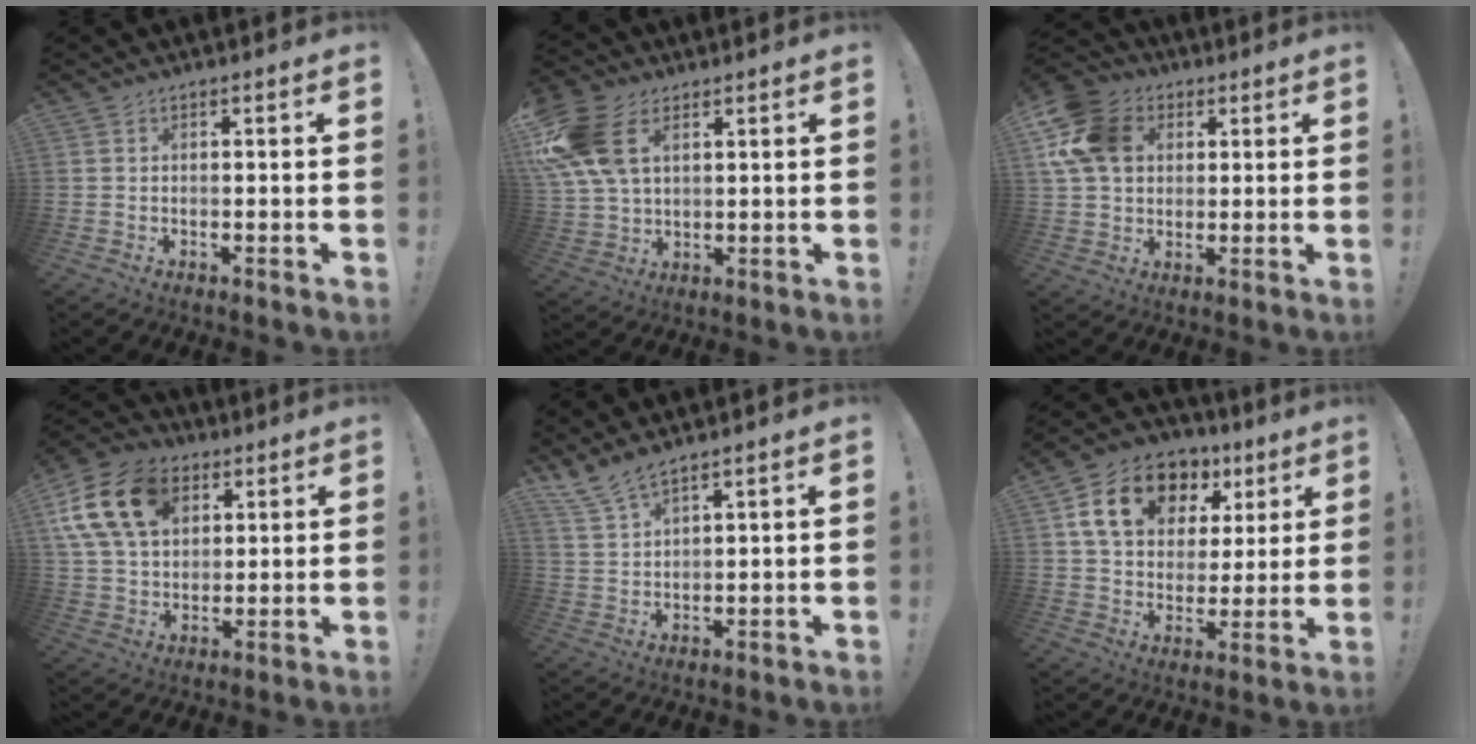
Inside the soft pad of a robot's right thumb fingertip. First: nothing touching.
{"total": 16.4, "force": [6.3, 10.7, 10.7], "torque": [-0.226, -0.012, 0.121]}
{"total": 15.7, "force": [4.2, 12.4, 8.7], "torque": [-0.163, -0.001, 0.088]}
{"total": 19.0, "force": [7.6, 13.4, 11.1], "torque": [-0.203, -0.018, 0.145]}
{"total": 6.1, "force": [5.4, 1.1, 2.7], "torque": [-0.072, -0.024, 0.104]}
{"total": 17.5, "force": [7.9, 12.3, 9.6], "torque": [-0.159, -0.020, 0.150]}